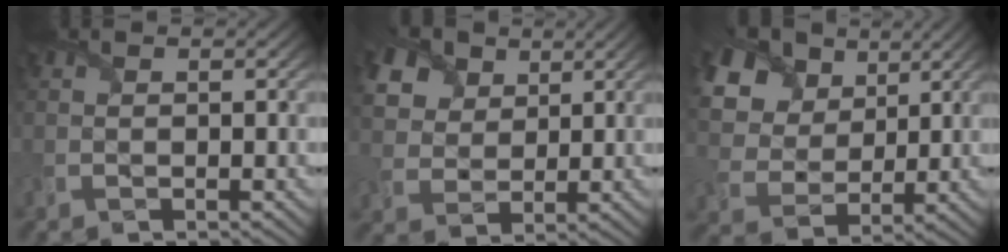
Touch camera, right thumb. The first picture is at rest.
{"total": 9.5, "force": [5.2, 6.6, 4.4], "torque": [-0.157, 0.016, 0.103]}
{"total": 14.9, "force": [7.5, 10.3, 7.7], "torque": [-0.224, 0.039, 0.156]}